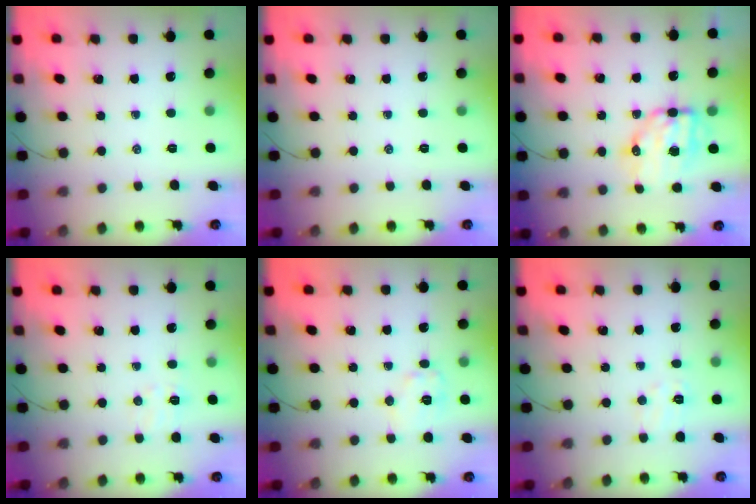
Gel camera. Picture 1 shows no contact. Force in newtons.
{"total": 0.0}
{"total": 9.4, "press": 9.1, "slide": 2.2}
{"total": 4.5, "press": 4.4, "slide": 1.0}
{"total": 7.5, "press": 7.5, "slide": 0.3}
{"total": 5.0, "press": 4.9, "slide": 1.1}